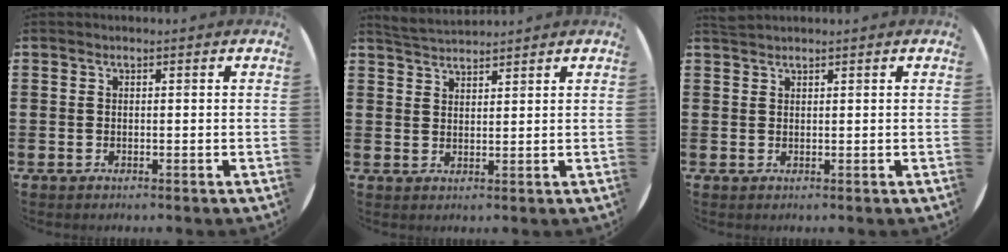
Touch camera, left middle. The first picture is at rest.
{"total": 3.2, "force": [3.2, 0.3, 0.2], "torque": [-0.012, -0.008, 0.061]}
{"total": 1.0, "force": [1.0, -0.1, 0.0], "torque": [-0.002, 0.000, 0.020]}